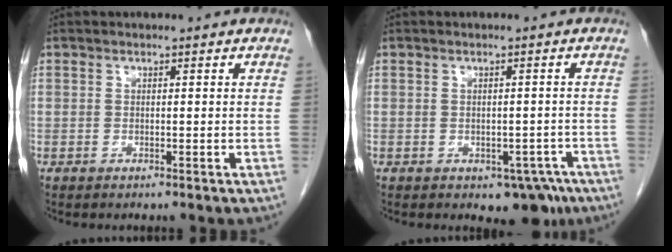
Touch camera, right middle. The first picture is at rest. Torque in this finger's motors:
{"motor_torque": [0.49, -0.22, 0.02, 0.03]}